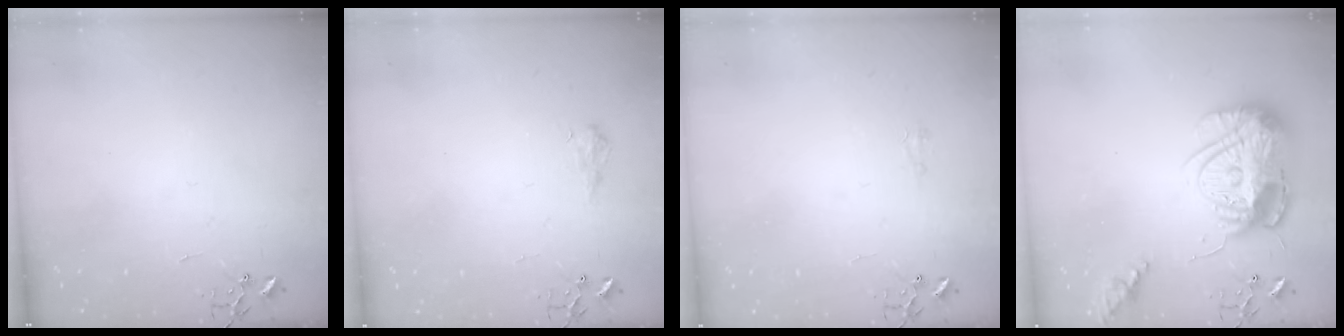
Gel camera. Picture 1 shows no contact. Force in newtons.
{"total": 6.8, "press": 6.8, "slide": 0.8}
{"total": 4.1, "press": 4.0, "slide": 0.7}
{"total": 24.2, "press": 24.1, "slide": 2.0}